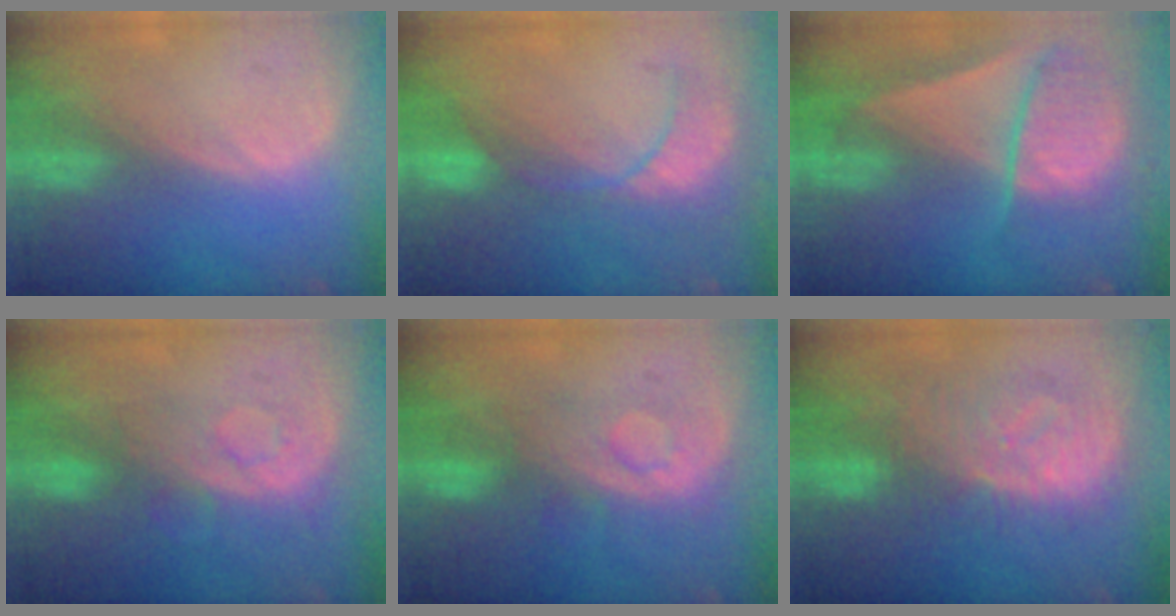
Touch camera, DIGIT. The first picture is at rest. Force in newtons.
{"total": 8.6, "press": 7.7, "slide": 3.7}
{"total": 9.5, "press": 8.1, "slide": 5.0}
{"total": 8.5, "press": 7.2, "slide": 4.6}
{"total": 7.8, "press": 7.5, "slide": 2.0}
{"total": 9.8, "press": 9.8, "slide": 0.6}